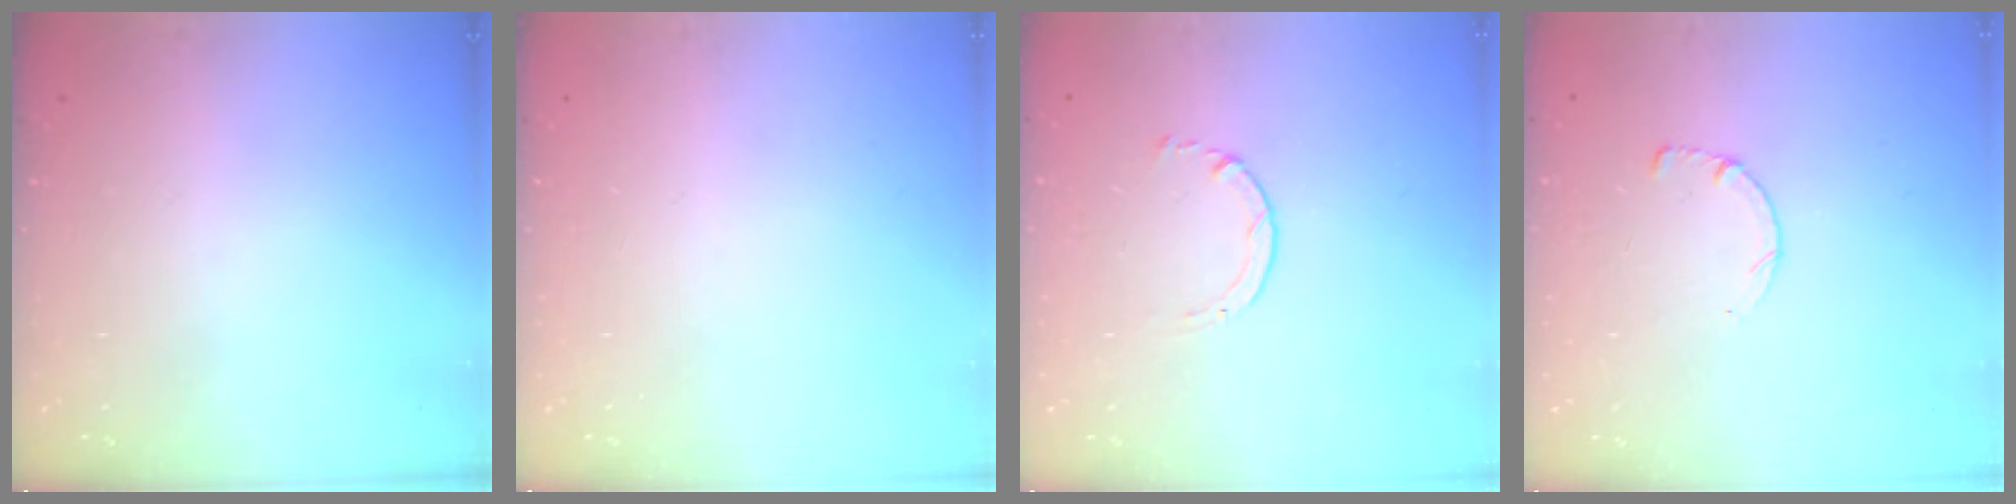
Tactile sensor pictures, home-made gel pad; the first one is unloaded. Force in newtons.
{"total": 0.0}
{"total": 1.7, "press": 1.6, "slide": 0.2}
{"total": 2.6, "press": 2.5, "slide": 0.3}